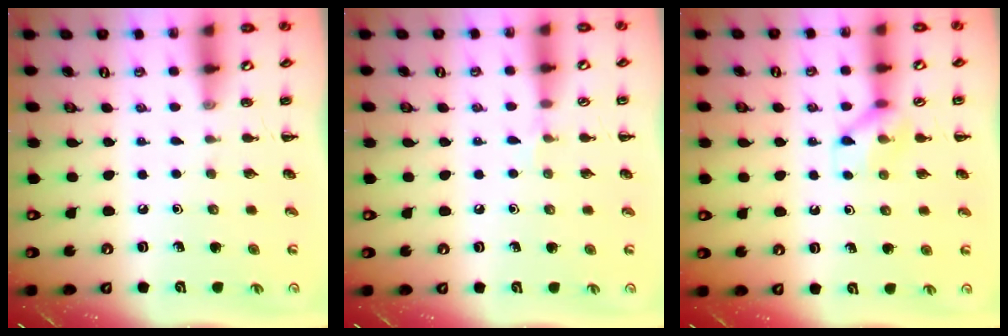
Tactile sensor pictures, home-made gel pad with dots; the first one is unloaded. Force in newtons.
{"total": 3.7, "press": 3.5, "slide": 1.3}
{"total": 8.4, "press": 8.4, "slide": 0.3}